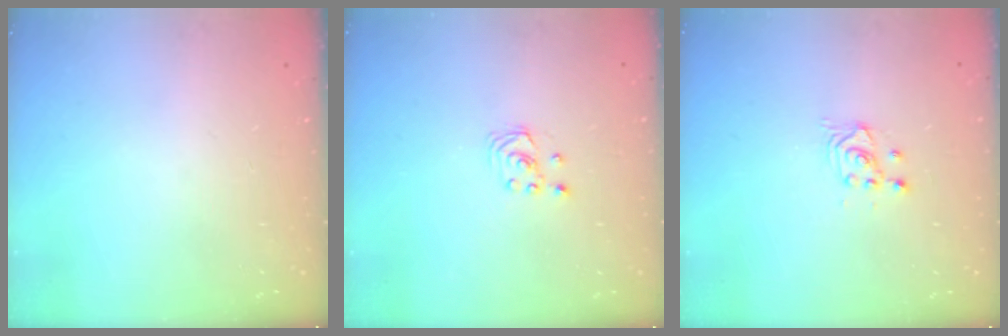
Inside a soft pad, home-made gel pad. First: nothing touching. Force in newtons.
{"total": 1.8, "press": 1.8, "slide": 0.2}
{"total": 2.7, "press": 2.7, "slide": 0.3}